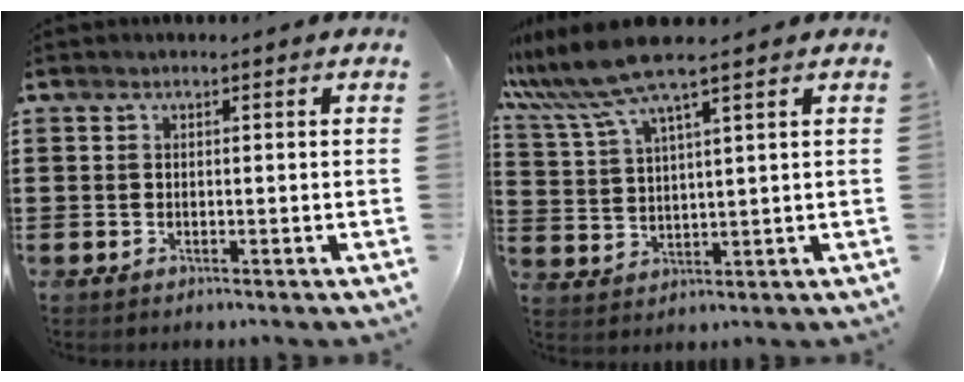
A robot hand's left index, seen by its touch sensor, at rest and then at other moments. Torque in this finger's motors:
{"motor_torque": [0.86, -1.28, 1.03, 0.21]}